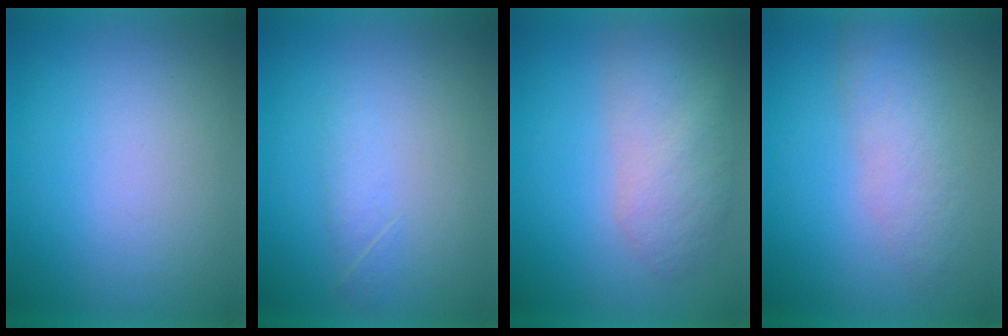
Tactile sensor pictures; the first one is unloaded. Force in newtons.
{"total": 1.7}
{"total": 5.4}
{"total": 3.4}